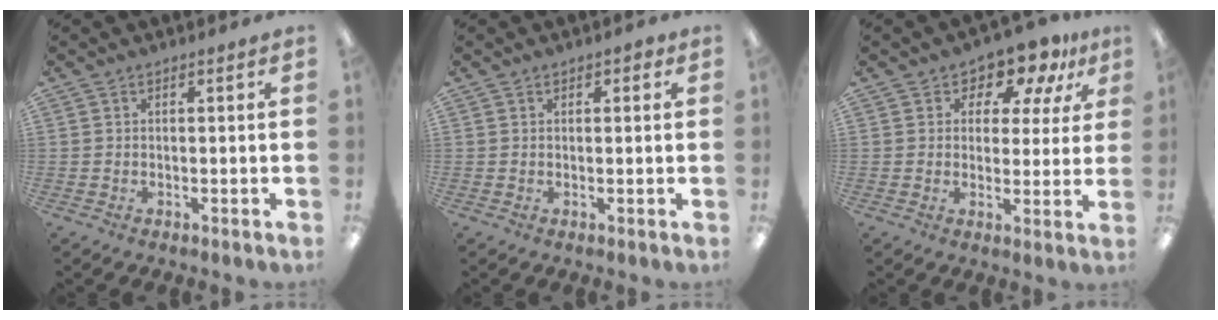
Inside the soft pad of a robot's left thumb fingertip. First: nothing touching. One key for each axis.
{"total": 1.2, "fx": 0.6, "fy": 0.8, "fz": 0.6, "tx": -0.004, "ty": 0.001, "tz": 0.009}
{"total": 8.8, "fx": 7.1, "fy": 4.3, "fz": 2.8, "tx": -0.053, "ty": -0.051, "tz": 0.129}